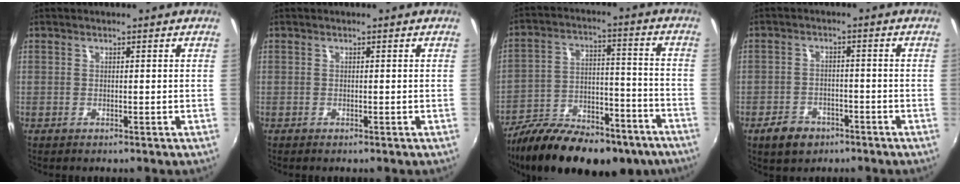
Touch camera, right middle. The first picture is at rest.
{"total": 0.0}
{"total": 26.1, "force": [-18.9, 11.2, 14.1], "torque": [-0.255, -0.005, -0.269]}
{"total": 6.1, "force": [-4.1, 3.8, 2.4], "torque": [-0.070, 0.004, -0.061]}